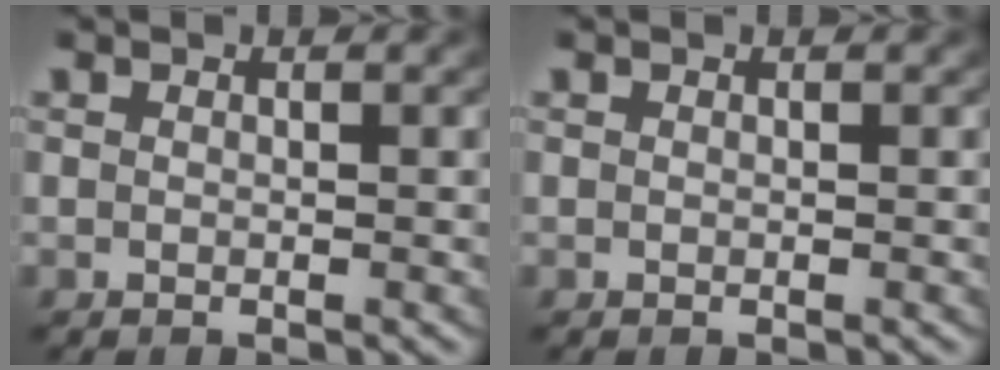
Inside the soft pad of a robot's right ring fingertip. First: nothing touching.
{"total": 0.0}